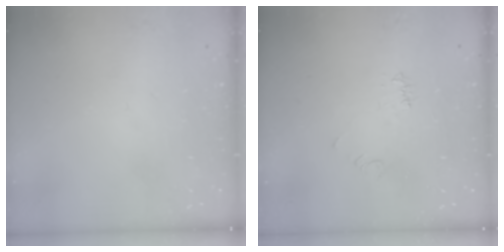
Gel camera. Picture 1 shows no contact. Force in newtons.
{"total": 4.5, "press": 4.5, "slide": 0.7}